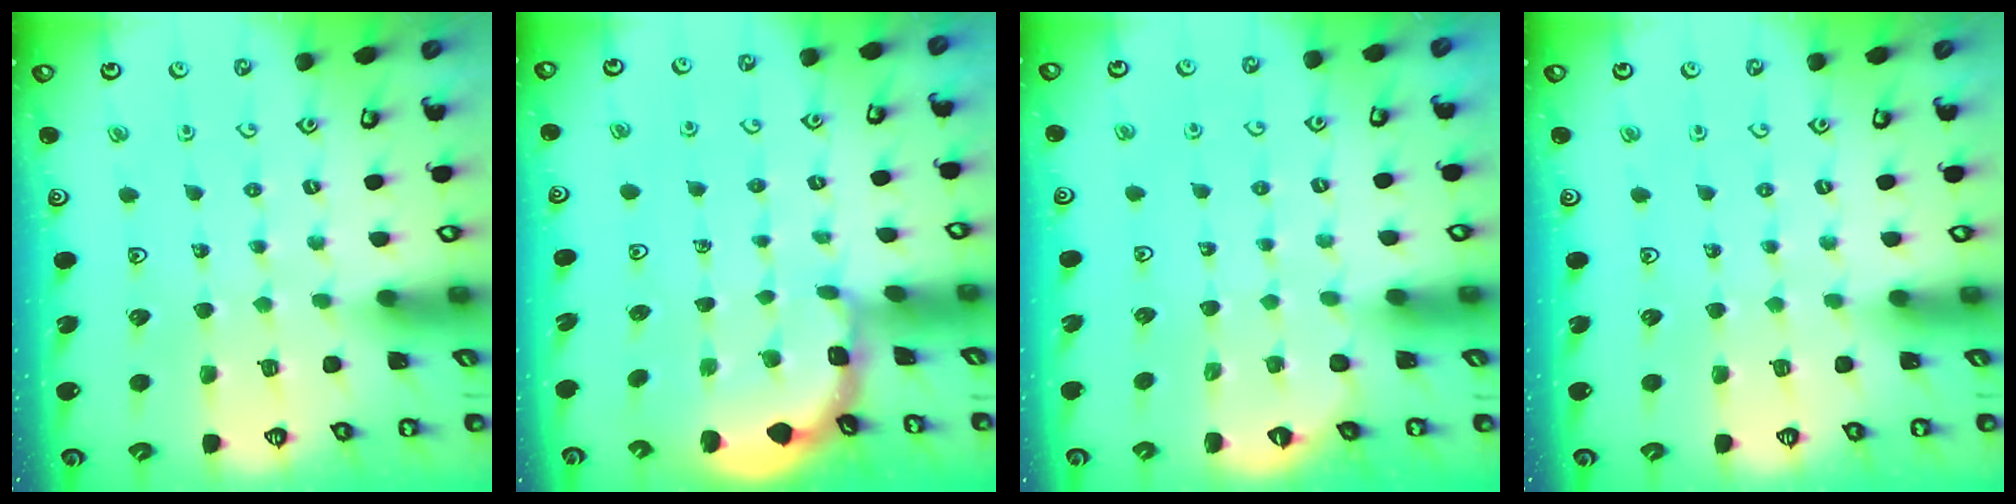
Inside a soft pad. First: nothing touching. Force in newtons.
{"total": 1.9, "press": 1.9, "slide": 0.3}
{"total": 1.9, "press": 0.5, "slide": 1.9}
{"total": 0.0}